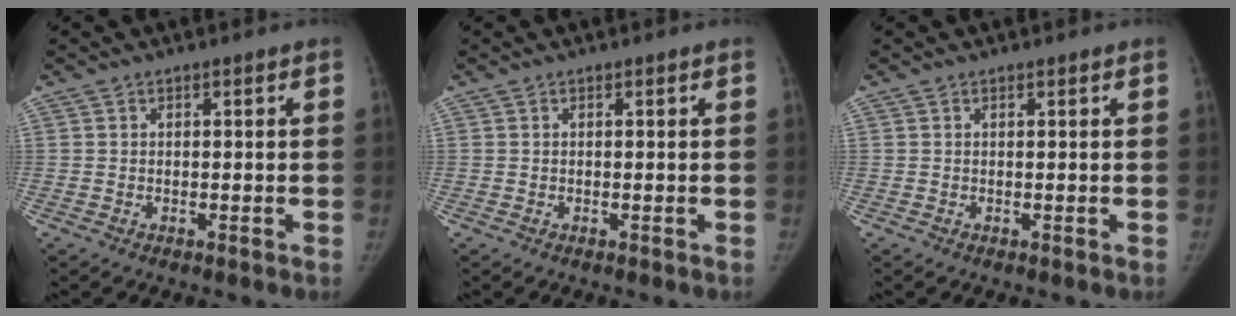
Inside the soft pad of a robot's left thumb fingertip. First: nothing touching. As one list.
[{"total": 0.0}, {"total": 0.0}]